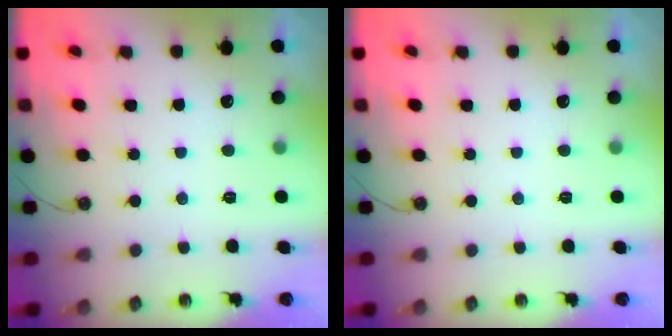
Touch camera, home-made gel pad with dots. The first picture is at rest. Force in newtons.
{"total": 0.0}